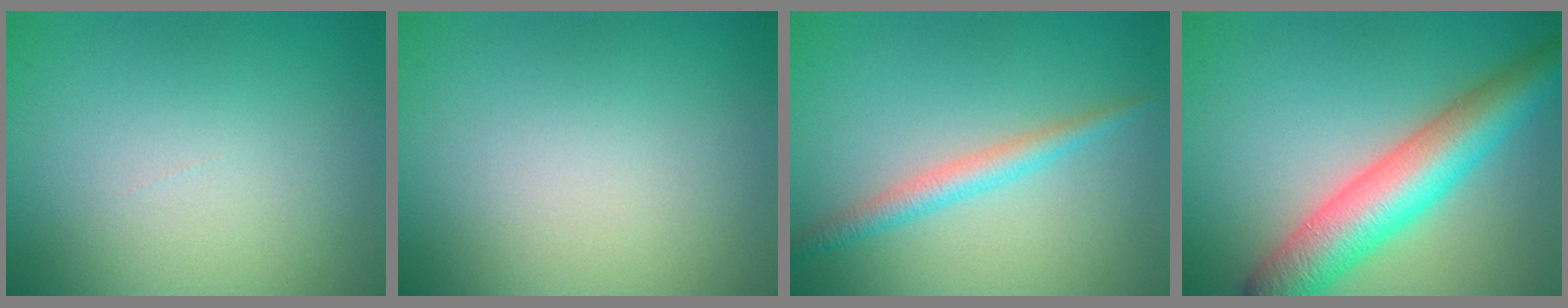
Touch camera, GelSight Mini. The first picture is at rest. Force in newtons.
{"total": 0.0}
{"total": 2.3, "press": 2.3, "slide": 0.1}
{"total": 7.6, "press": 7.6, "slide": 0.3}